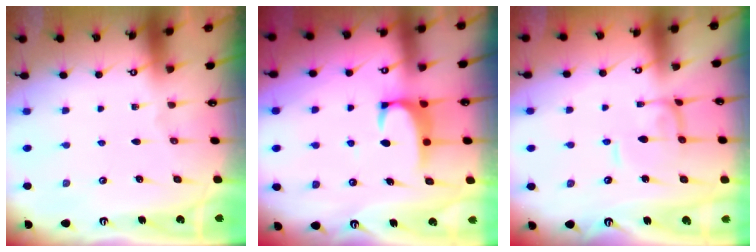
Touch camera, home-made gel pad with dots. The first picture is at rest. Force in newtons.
{"total": 2.0, "press": 2.0, "slide": 0.3}
{"total": 0.5, "press": 0.3, "slide": 0.4}